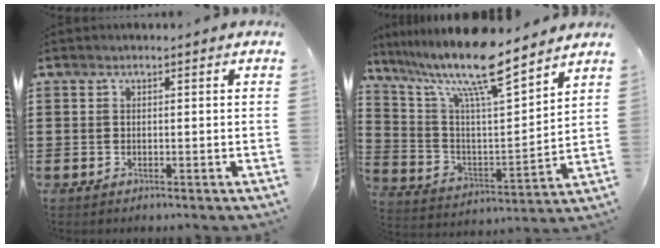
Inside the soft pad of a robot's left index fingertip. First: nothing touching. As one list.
[{"total": 13.4, "force": [10.6, 1.6, 8.0], "torque": [-0.181, -0.058, 0.178]}]